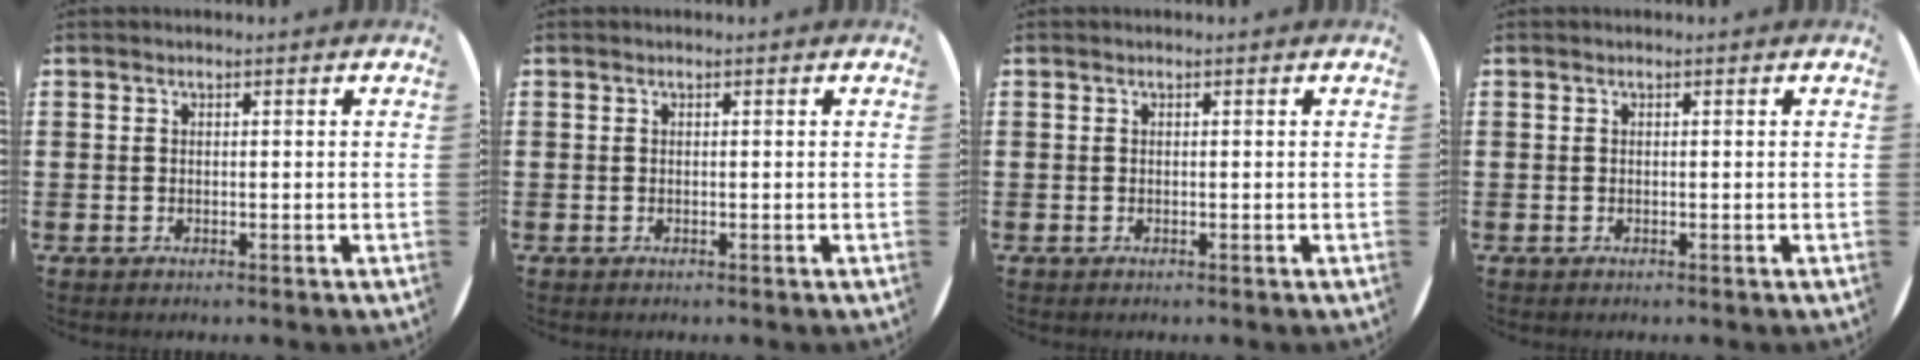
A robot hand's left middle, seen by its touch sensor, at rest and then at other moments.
{"total": 0.0}
{"total": 0.0}
{"total": 0.0}